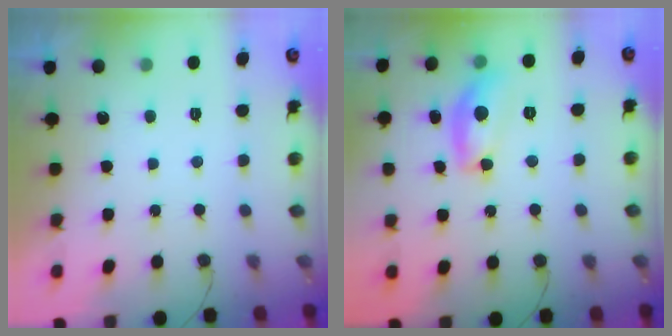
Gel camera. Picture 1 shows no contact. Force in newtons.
{"total": 13.5, "press": 13.5, "slide": 0.8}